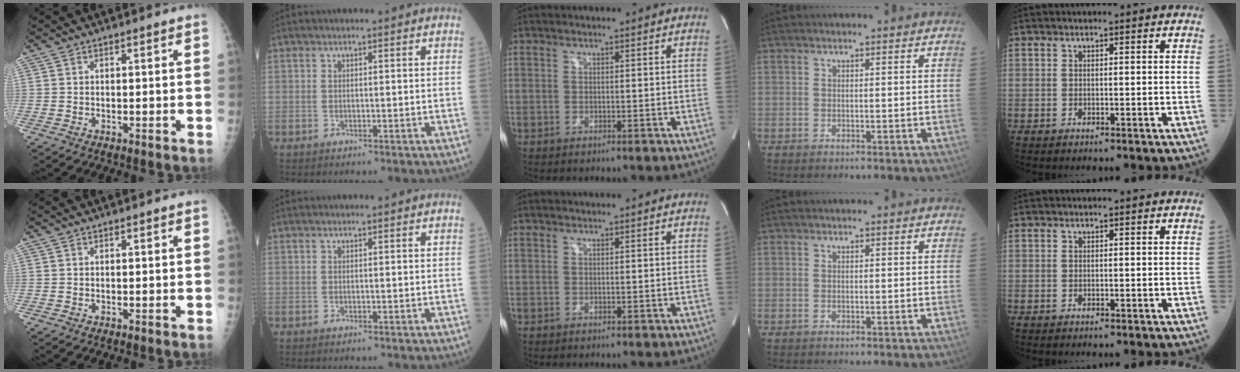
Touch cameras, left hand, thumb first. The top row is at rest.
{}